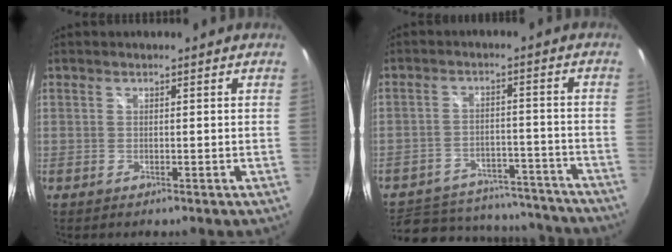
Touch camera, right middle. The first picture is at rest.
{"total": 23.1, "force": [-18.5, 10.5, 9.1], "torque": [-0.202, 0.012, -0.222]}